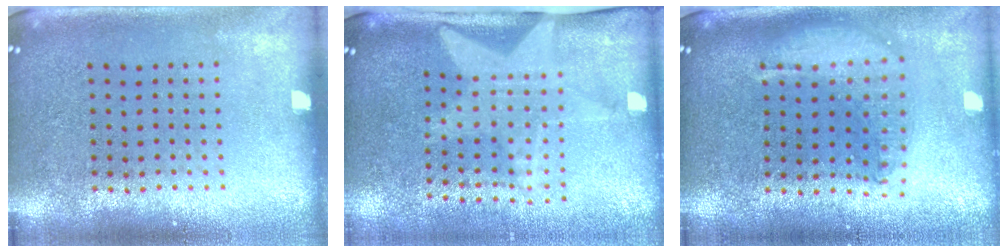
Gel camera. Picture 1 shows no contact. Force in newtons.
{"total": 1.7, "press": 1.5, "slide": 0.7}
{"total": 1.7, "press": 1.5, "slide": 0.9}